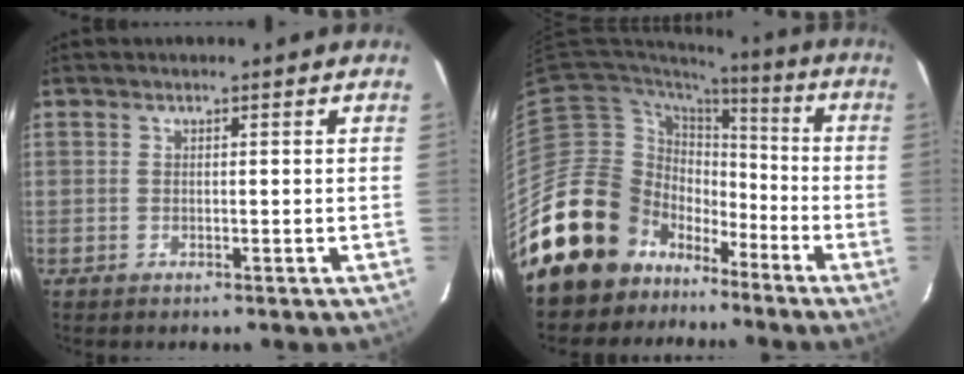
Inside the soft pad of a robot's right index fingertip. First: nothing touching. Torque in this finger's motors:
{"motor_torque": [0.02, -0.42, 0.07, -0.21]}